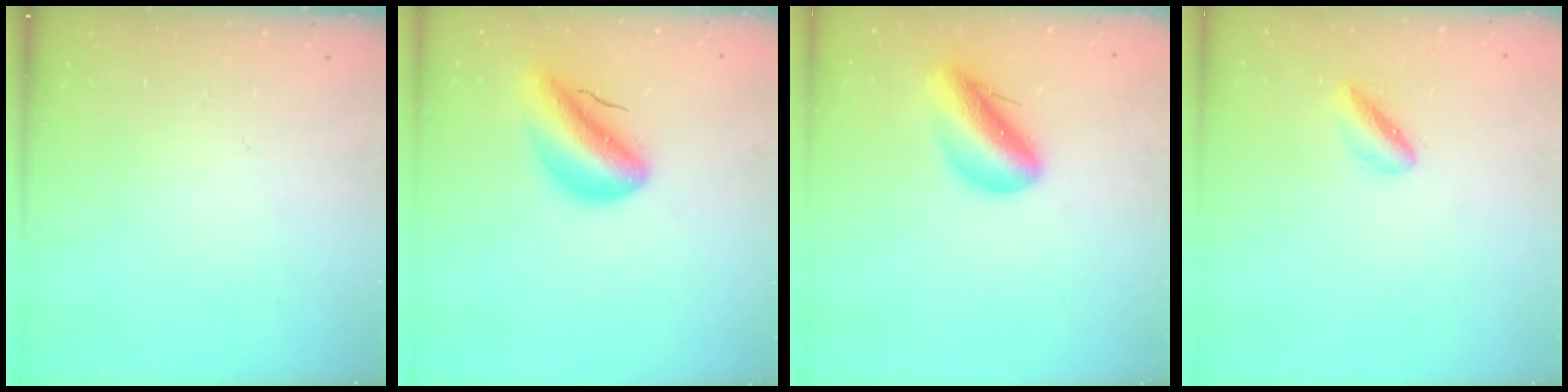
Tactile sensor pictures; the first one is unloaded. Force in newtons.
{"total": 8.4, "press": 7.9, "slide": 3.0}
{"total": 11.5, "press": 11.0, "slide": 3.2}
{"total": 3.4, "press": 3.2, "slide": 1.0}